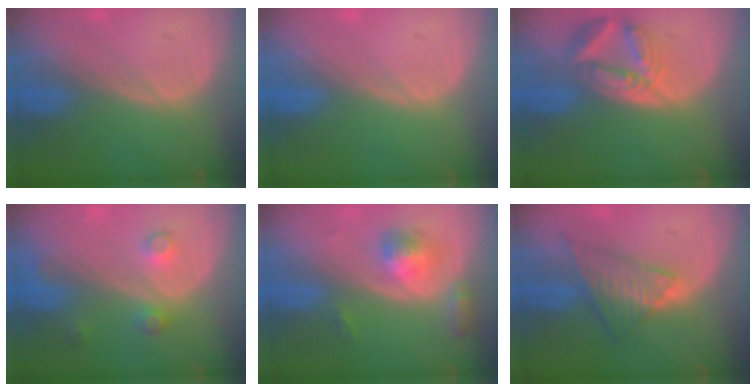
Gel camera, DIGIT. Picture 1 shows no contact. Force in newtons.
{"total": 0.0}
{"total": 8.0, "press": 7.1, "slide": 3.7}
{"total": 3.7, "press": 3.4, "slide": 1.4}
{"total": 5.1, "press": 4.8, "slide": 1.7}
{"total": 7.4, "press": 6.4, "slide": 3.6}